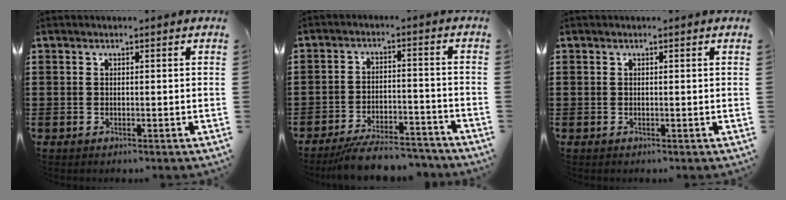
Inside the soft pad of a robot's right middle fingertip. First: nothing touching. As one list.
[{"total": 6.7, "force": [-6.2, 0.7, 2.6], "torque": [-0.050, -0.001, -0.116]}, {"total": 0.0}]